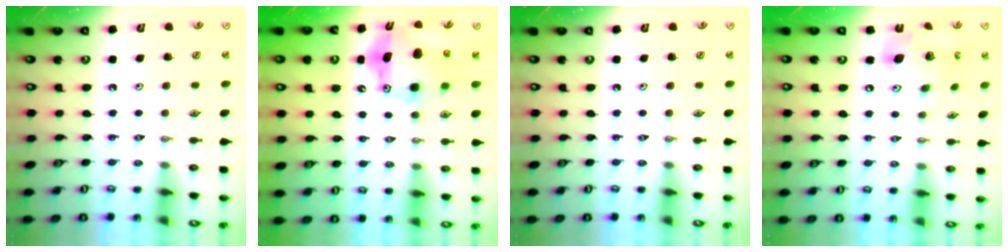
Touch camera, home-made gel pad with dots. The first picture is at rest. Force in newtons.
{"total": 11.6, "press": 11.4, "slide": 2.5}
{"total": 0.0}
{"total": 16.8, "press": 16.4, "slide": 3.4}